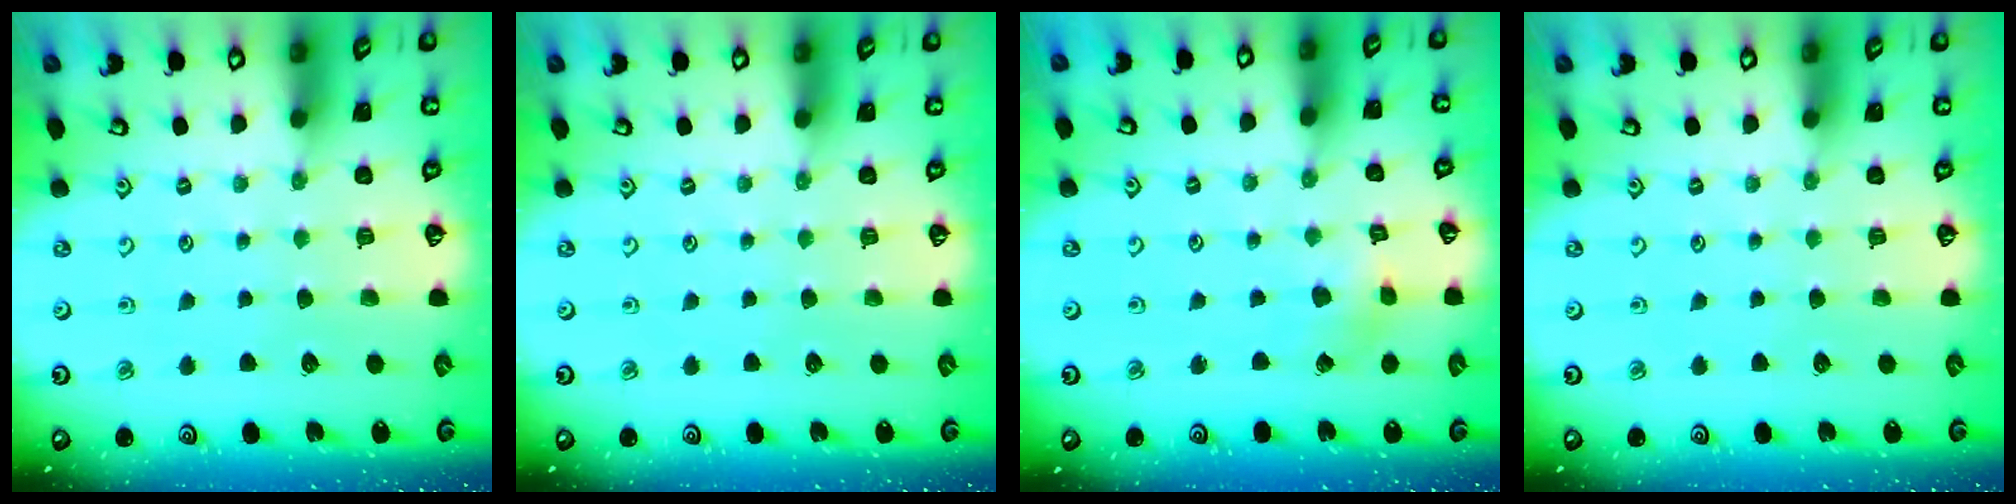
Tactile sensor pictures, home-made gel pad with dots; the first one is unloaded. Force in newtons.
{"total": 0.0}
{"total": 2.8, "press": 2.8, "slide": 0.3}
{"total": 0.0}